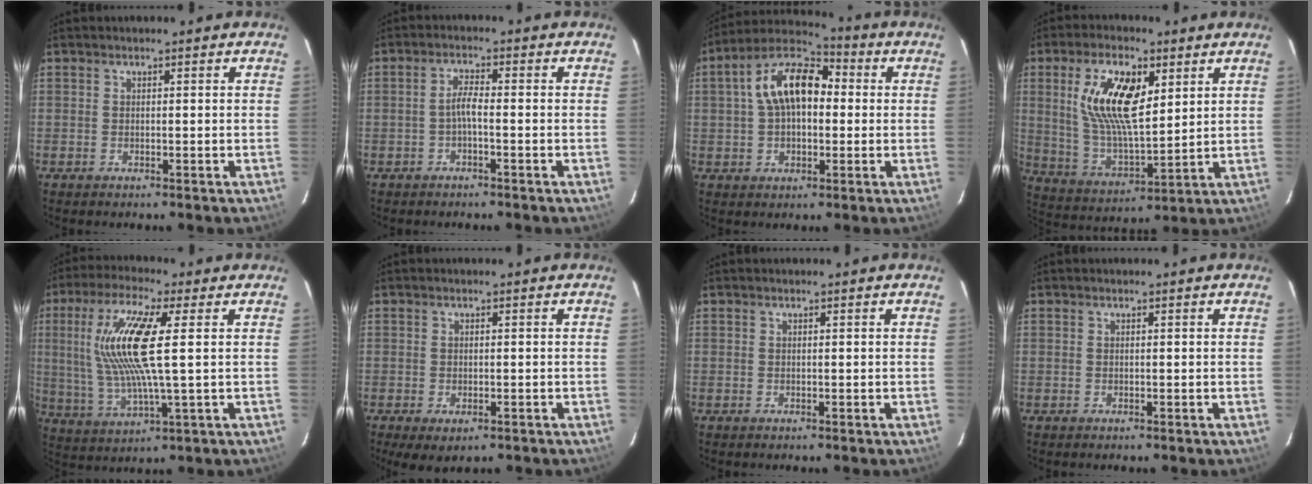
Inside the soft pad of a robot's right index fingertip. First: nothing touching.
{"total": 2.0, "force": [-0.7, 0.5, 1.8], "torque": [-0.038, 0.007, -0.014]}
{"total": 12.7, "force": [1.5, 7.5, 10.2], "torque": [-0.189, 0.036, 0.018]}
{"total": 14.7, "force": [5.1, 6.3, 12.3], "torque": [-0.241, 0.008, 0.104]}
{"total": 14.6, "force": [2.9, 2.5, 14.1], "torque": [-0.279, 0.004, 0.059]}
{"total": 4.2, "force": [-2.2, 2.2, 2.9], "torque": [-0.058, -0.017, -0.030]}
{"total": 0.0}
{"total": 0.0}